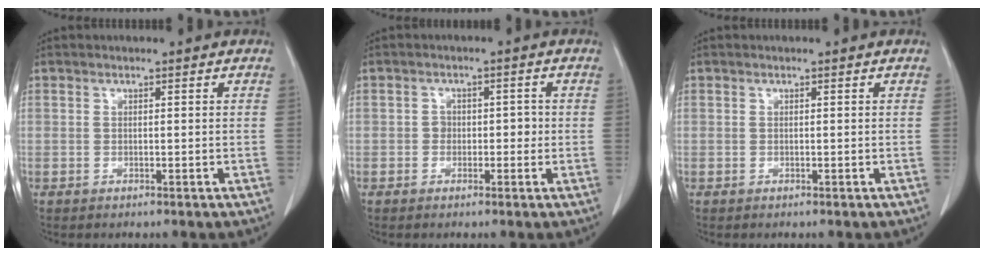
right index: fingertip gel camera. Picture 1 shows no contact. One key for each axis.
{"total": 2.6, "fx": -0.4, "fy": 2.0, "fz": 1.5, "tx": -0.012, "ty": 0.014, "tz": -0.006}
{"total": 0.0}